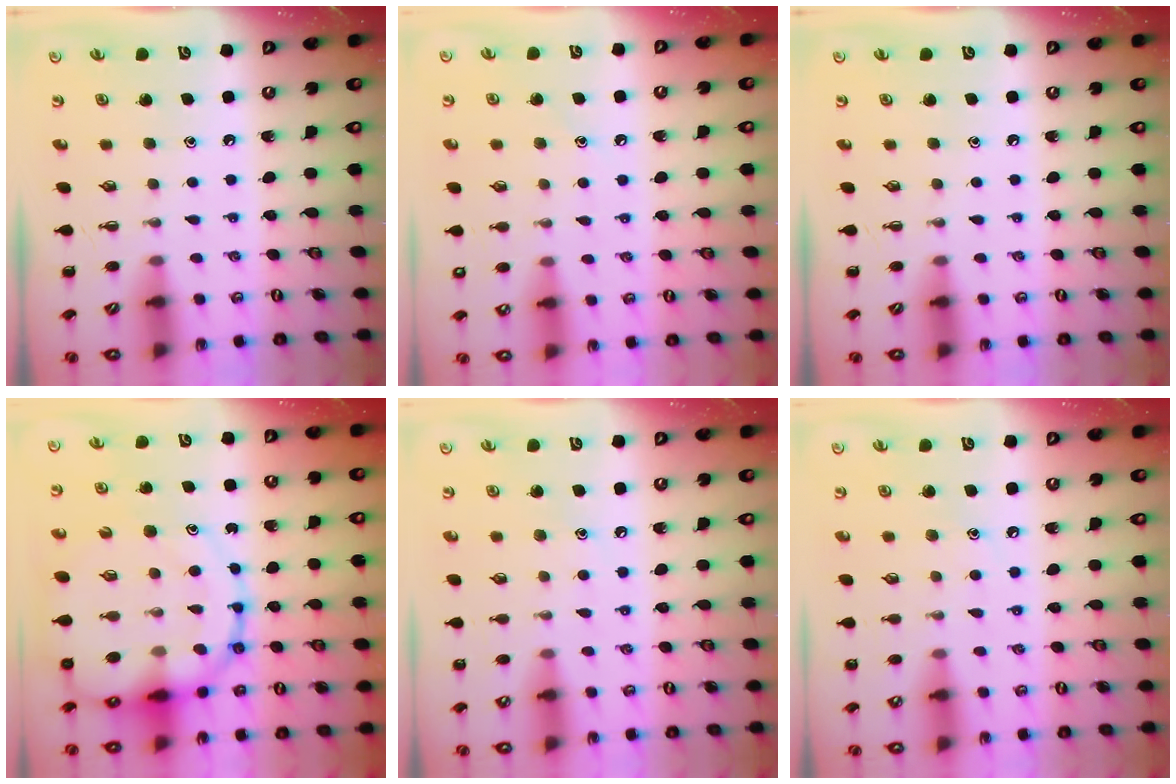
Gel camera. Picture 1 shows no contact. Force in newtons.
{"total": 6.7, "press": 6.5, "slide": 1.8}
{"total": 0.0}
{"total": 20.8, "press": 20.4, "slide": 4.1}
{"total": 6.8, "press": 6.6, "slide": 1.7}
{"total": 7.1, "press": 6.9, "slide": 1.8}